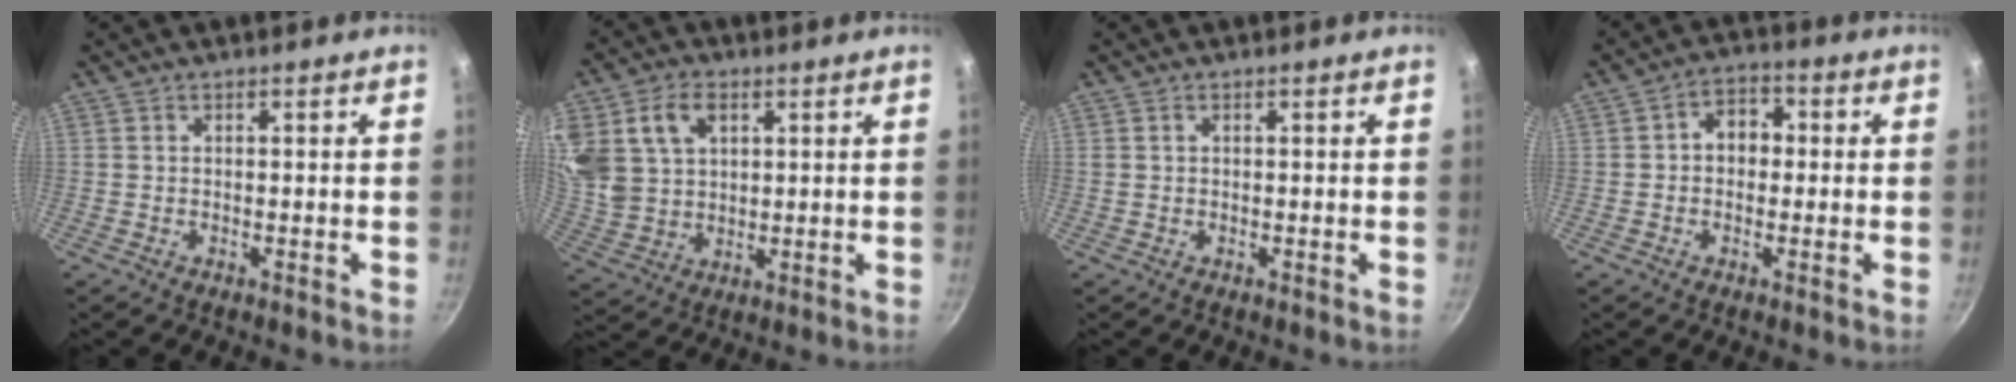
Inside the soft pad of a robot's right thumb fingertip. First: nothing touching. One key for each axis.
{"total": 15.2, "fx": 5.4, "fy": 11.1, "fz": 8.9, "tx": -0.176, "ty": -0.001, "tz": 0.114}
{"total": 0.7, "fx": 0.3, "fy": 0.5, "fz": 0.4, "tx": -0.007, "ty": 0.002, "tz": 0.005}
{"total": 5.8, "fx": 0.2, "fy": 4.5, "fz": 3.6, "tx": -0.018, "ty": 0.017, "tz": -0.007}